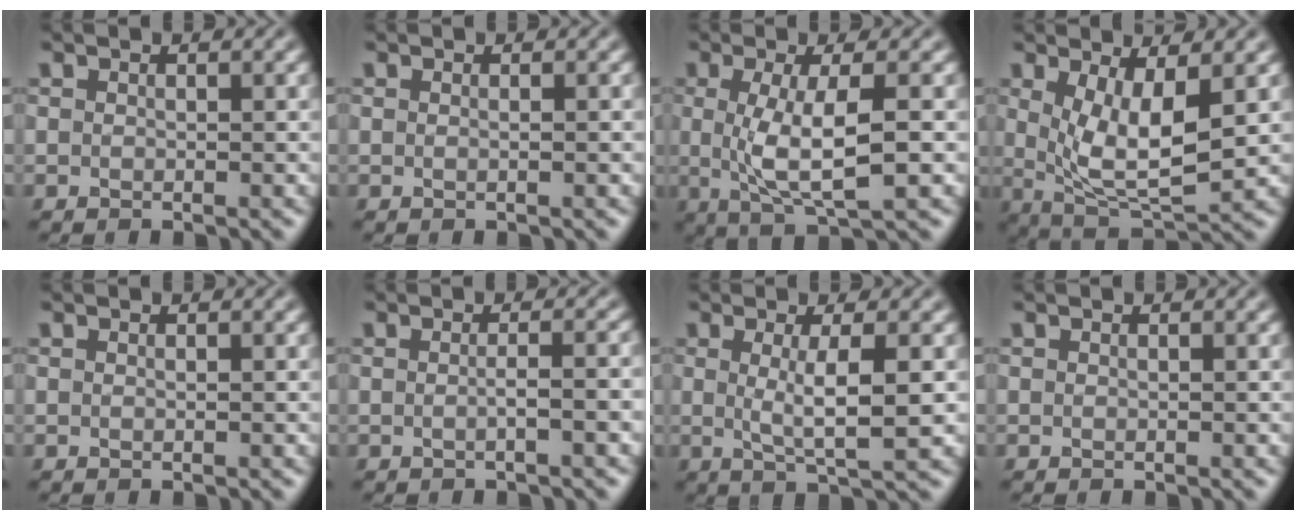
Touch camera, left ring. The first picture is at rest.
{"total": 0.8, "force": [0.1, 0.2, 0.7], "torque": [-0.009, 0.000, -0.005]}
{"total": 5.8, "force": [-0.1, 1.4, 5.6], "torque": [-0.103, -0.006, 0.001]}
{"total": 6.5, "force": [0.9, 2.4, 5.9], "torque": [-0.116, -0.016, 0.023]}
{"total": 0.0}
{"total": 2.5, "force": [-0.2, 0.8, 2.3], "torque": [-0.022, 0.006, -0.009]}
{"total": 4.1, "force": [0.3, 0.8, 4.0], "torque": [-0.068, -0.005, 0.007]}
{"total": 0.0}